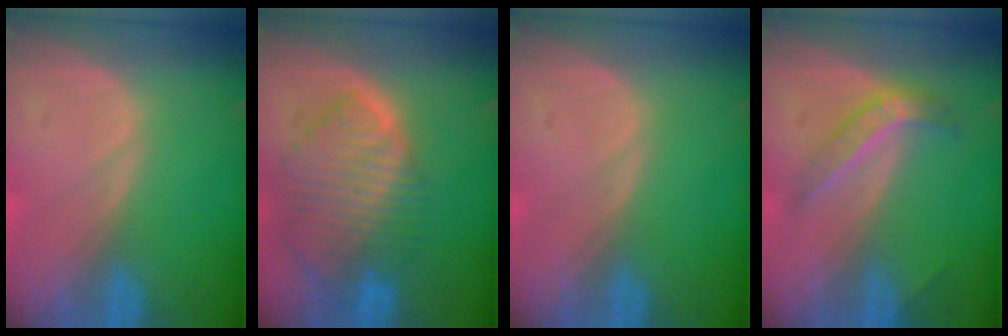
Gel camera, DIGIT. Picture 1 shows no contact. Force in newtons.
{"total": 10.0, "press": 8.5, "slide": 5.2}
{"total": 0.0}
{"total": 4.0, "press": 3.9, "slide": 0.7}